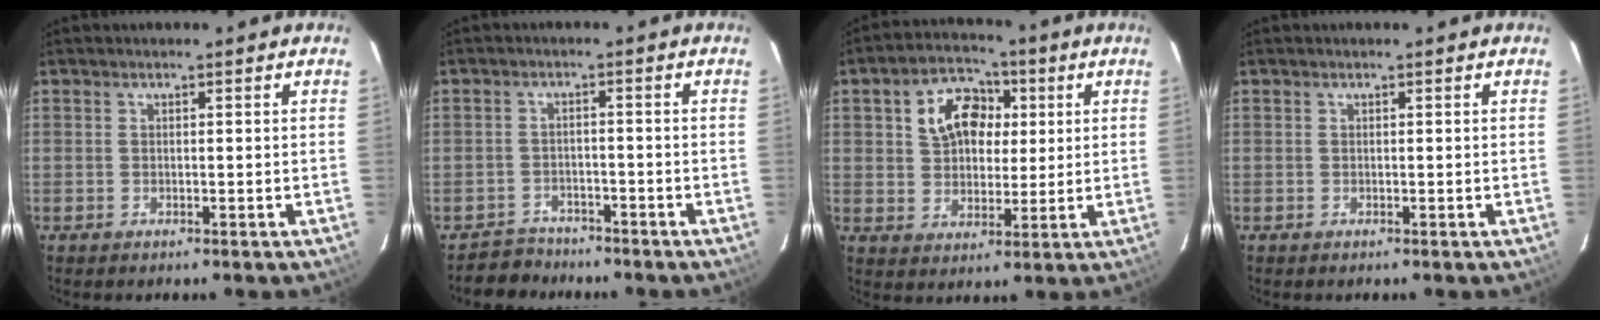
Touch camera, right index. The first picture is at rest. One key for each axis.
{"total": 4.6, "fx": -3.8, "fy": 2.4, "fz": -0.3, "tx": -0.004, "ty": 0.017, "tz": -0.063}
{"total": 10.7, "fx": 3.0, "fy": 8.0, "fz": 6.5, "tx": -0.132, "ty": 0.036, "tz": 0.056}
{"total": 0.0}